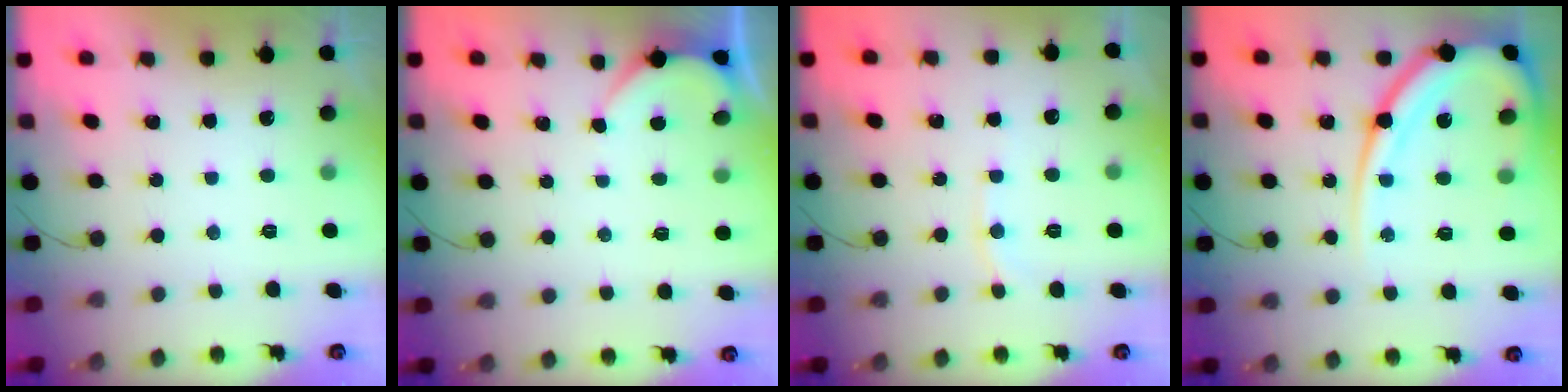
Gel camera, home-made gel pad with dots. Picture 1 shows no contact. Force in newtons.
{"total": 2.7, "press": 2.6, "slide": 0.4}
{"total": 3.9, "press": 3.9, "slide": 0.2}
{"total": 18.1, "press": 18.1, "slide": 1.6}